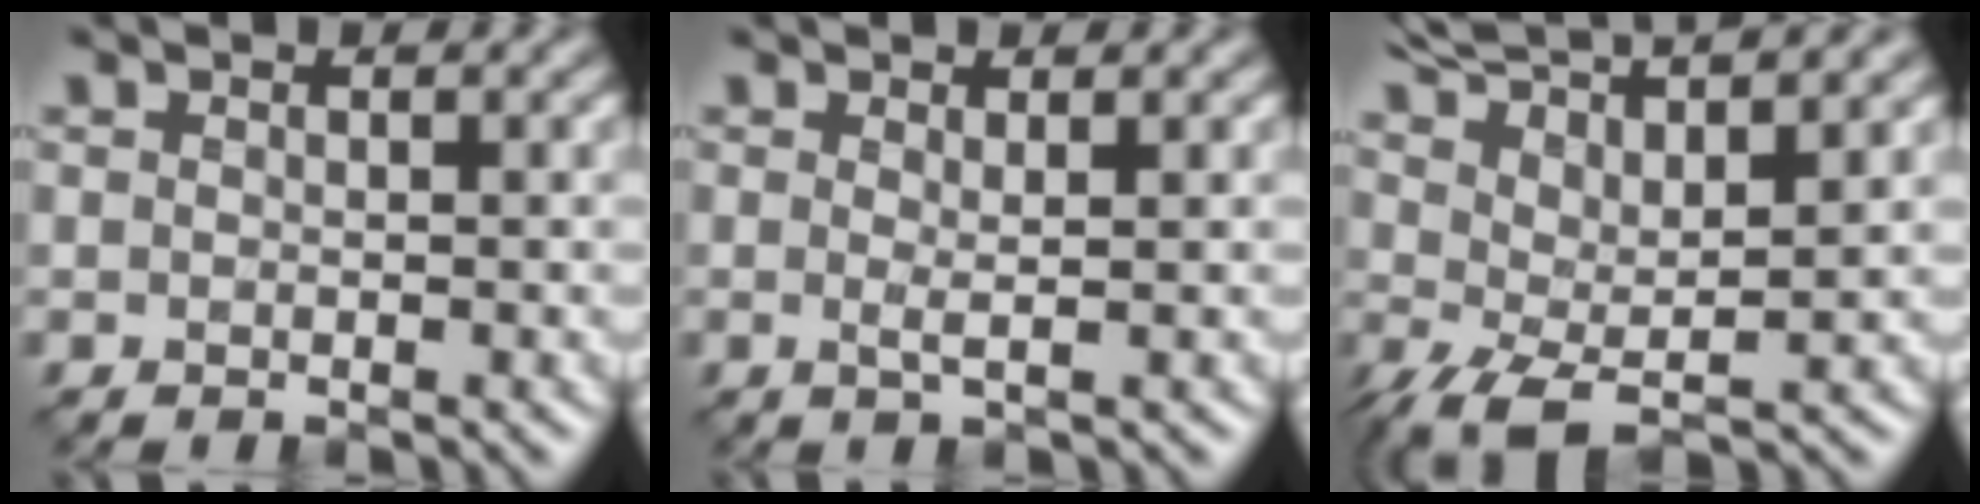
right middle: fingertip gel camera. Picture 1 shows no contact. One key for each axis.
{"total": 1.2, "fx": 0.2, "fy": 0.2, "fz": 1.1, "tx": -0.020, "ty": -0.003, "tz": 0.000}
{"total": 9.6, "fx": 5.4, "fy": 2.9, "fz": 7.4, "tx": -0.138, "ty": 0.018, "tz": 0.095}